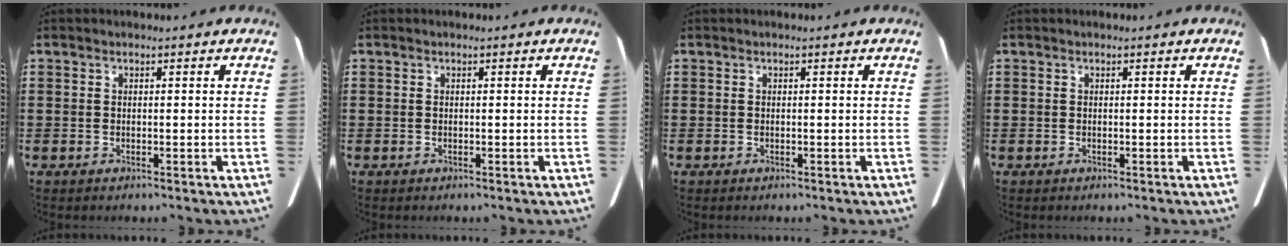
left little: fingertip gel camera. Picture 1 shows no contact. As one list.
[{"total": 0.0}, {"total": 0.0}, {"total": 0.0}]